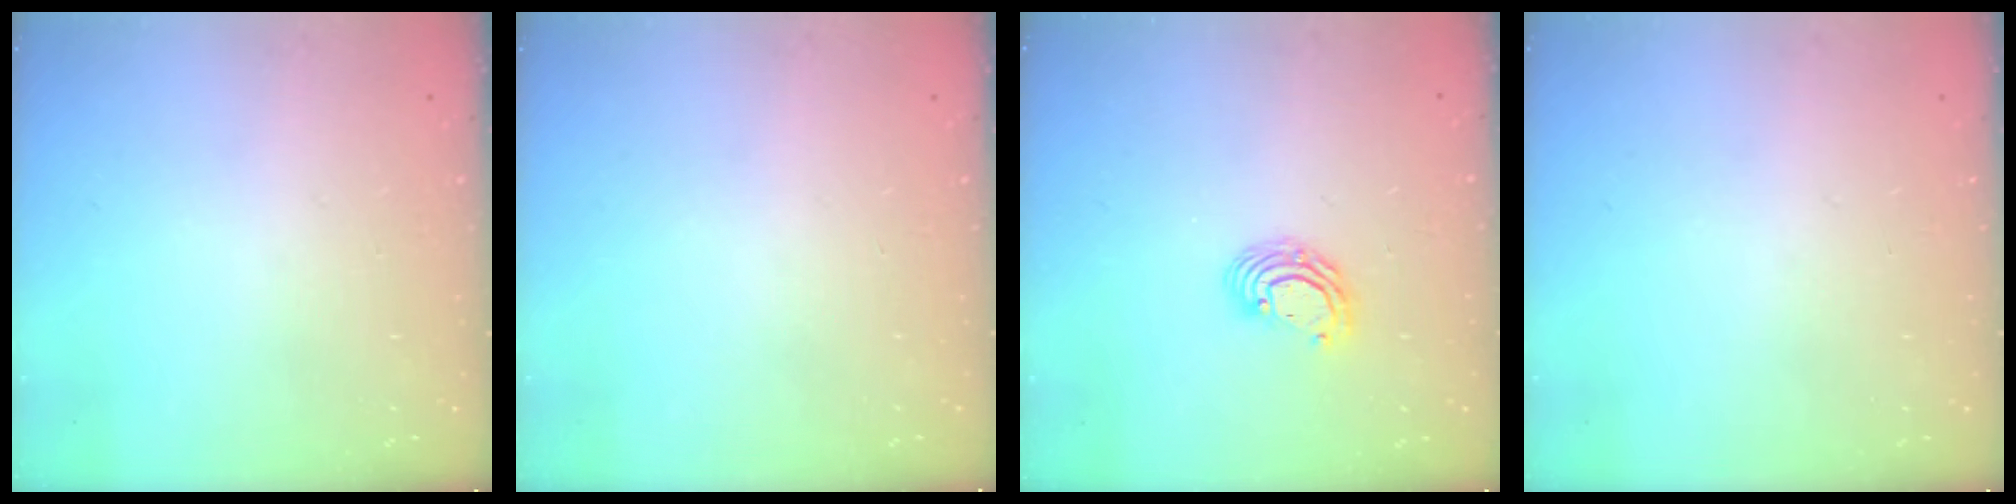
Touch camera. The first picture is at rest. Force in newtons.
{"total": 0.0}
{"total": 6.2, "press": 6.2, "slide": 0.4}
{"total": 0.0}